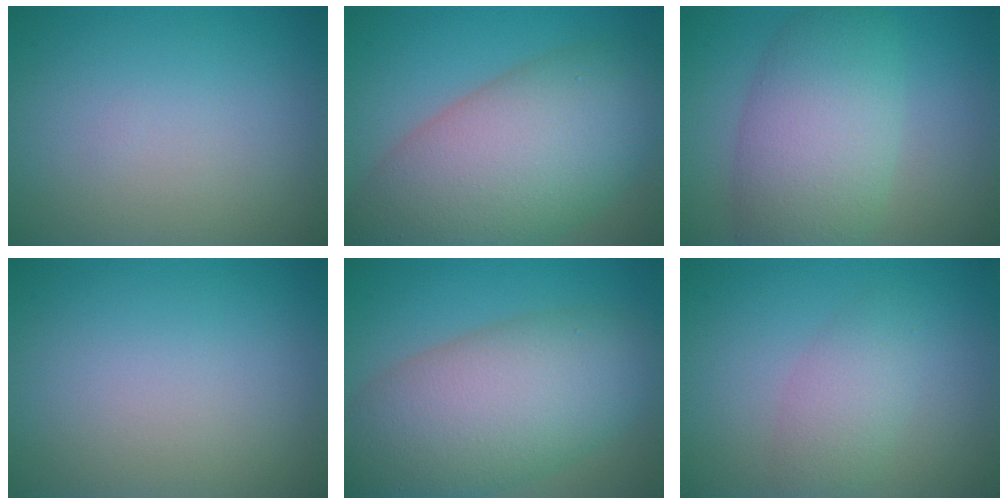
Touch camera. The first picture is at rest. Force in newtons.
{"total": 13.2, "press": 13.2, "slide": 0.6}
{"total": 7.7, "press": 7.7, "slide": 0.3}
{"total": 0.0}
{"total": 10.7, "press": 10.7, "slide": 0.3}
{"total": 2.8, "press": 2.8, "slide": 0.1}